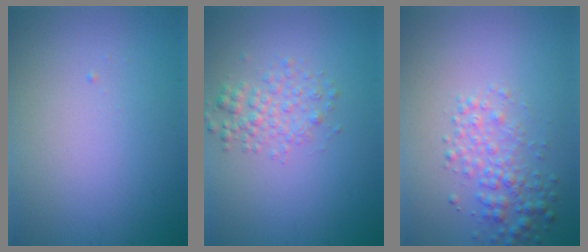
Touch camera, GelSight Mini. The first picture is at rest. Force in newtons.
{"total": 2.4, "press": 2.4, "slide": 0.1}
{"total": 3.0, "press": 3.0, "slide": 0.0}